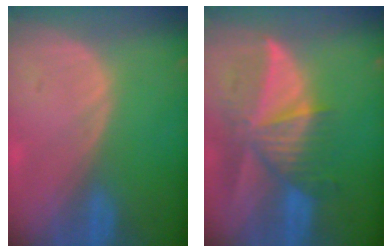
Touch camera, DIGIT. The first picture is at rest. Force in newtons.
{"total": 9.7, "press": 8.6, "slide": 4.4}